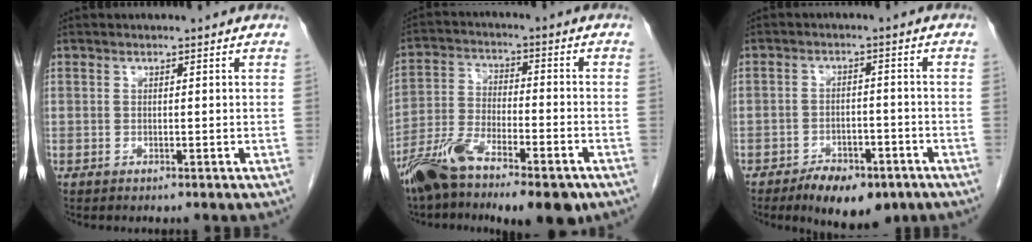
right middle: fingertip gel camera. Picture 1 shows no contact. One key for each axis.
{"total": 14.4, "fx": -10.1, "fy": 3.8, "fz": 9.6, "tx": -0.184, "ty": -0.011, "tz": -0.179}
{"total": 8.8, "fx": -6.0, "fy": 3.8, "fz": 5.1, "tx": -0.075, "ty": -0.002, "tz": -0.090}